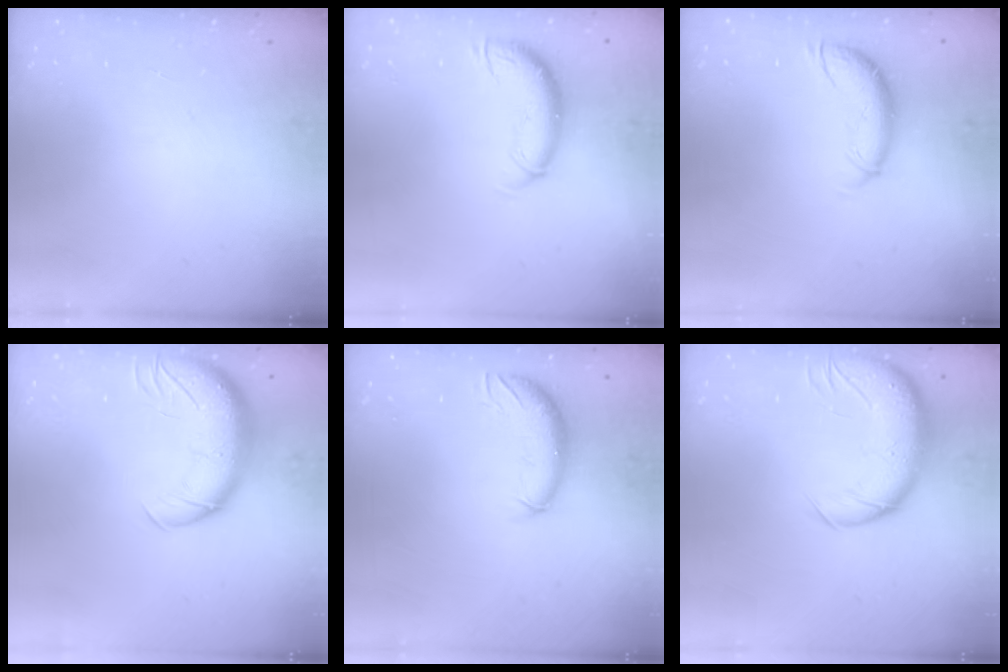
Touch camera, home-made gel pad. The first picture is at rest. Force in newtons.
{"total": 10.6, "press": 10.6, "slide": 1.0}
{"total": 10.8, "press": 10.6, "slide": 1.8}
{"total": 13.4, "press": 13.0, "slide": 3.3}
{"total": 10.2, "press": 10.0, "slide": 2.1}
{"total": 13.3, "press": 12.8, "slide": 3.6}